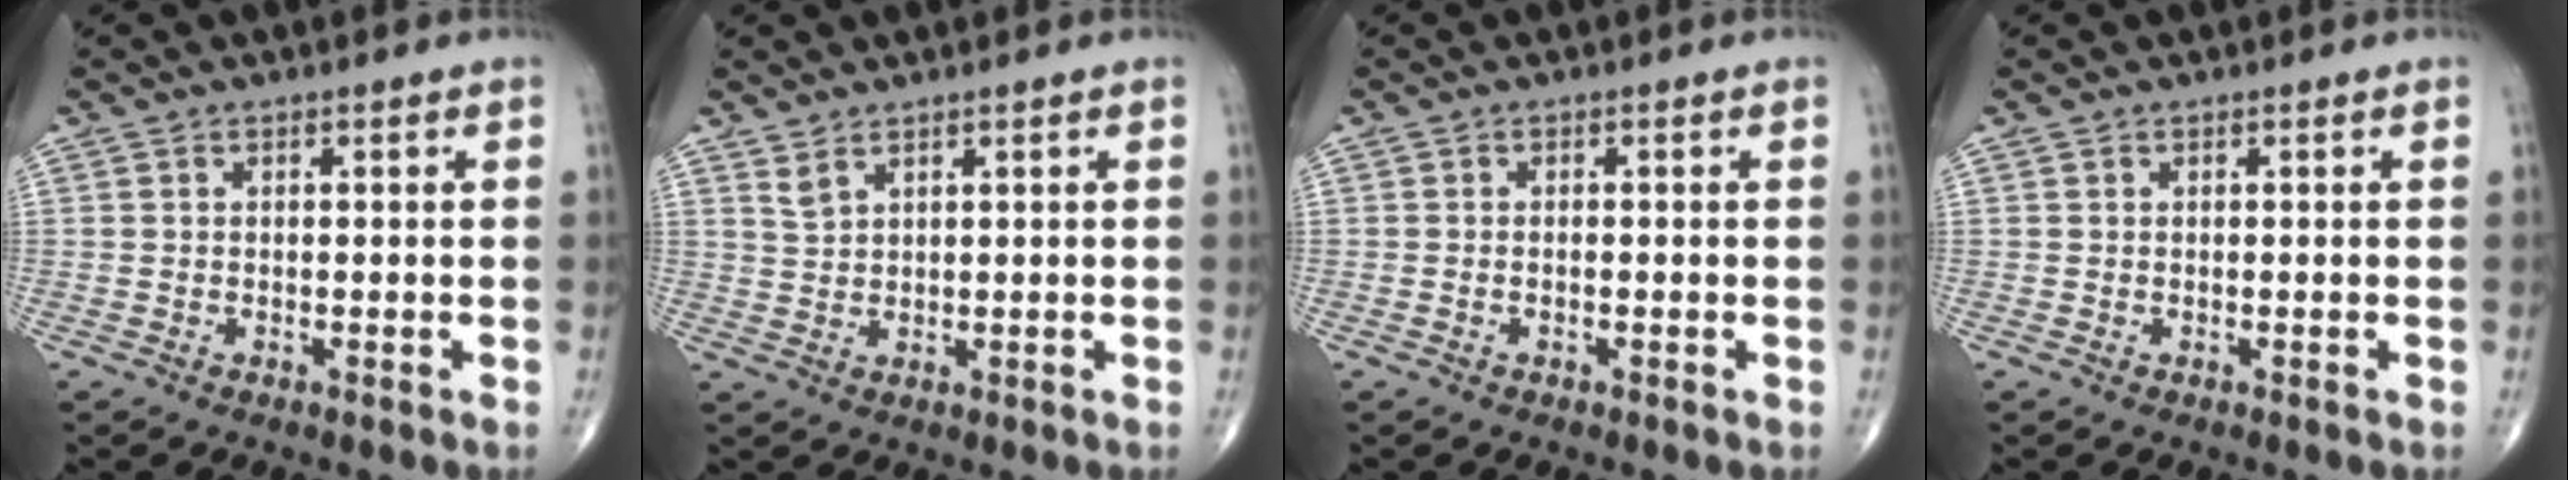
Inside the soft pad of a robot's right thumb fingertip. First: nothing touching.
{"total": 2.1, "force": [1.7, 0.7, 1.0], "torque": [-0.018, -0.009, 0.040]}
{"total": 0.6, "force": [-0.2, 0.3, 0.5], "torque": [-0.014, 0.006, -0.003]}
{"total": 0.0}